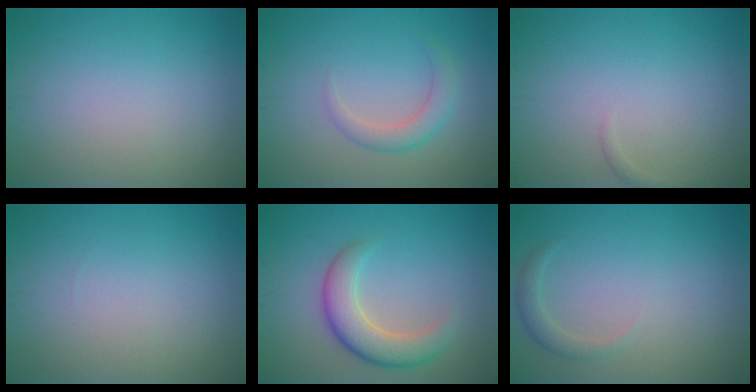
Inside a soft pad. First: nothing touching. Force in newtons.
{"total": 2.2, "press": 2.2, "slide": 0.2}
{"total": 0.6, "press": 0.6, "slide": 0.1}
{"total": 0.0}
{"total": 4.8, "press": 4.8, "slide": 0.4}
{"total": 1.4, "press": 1.4, "slide": 0.1}